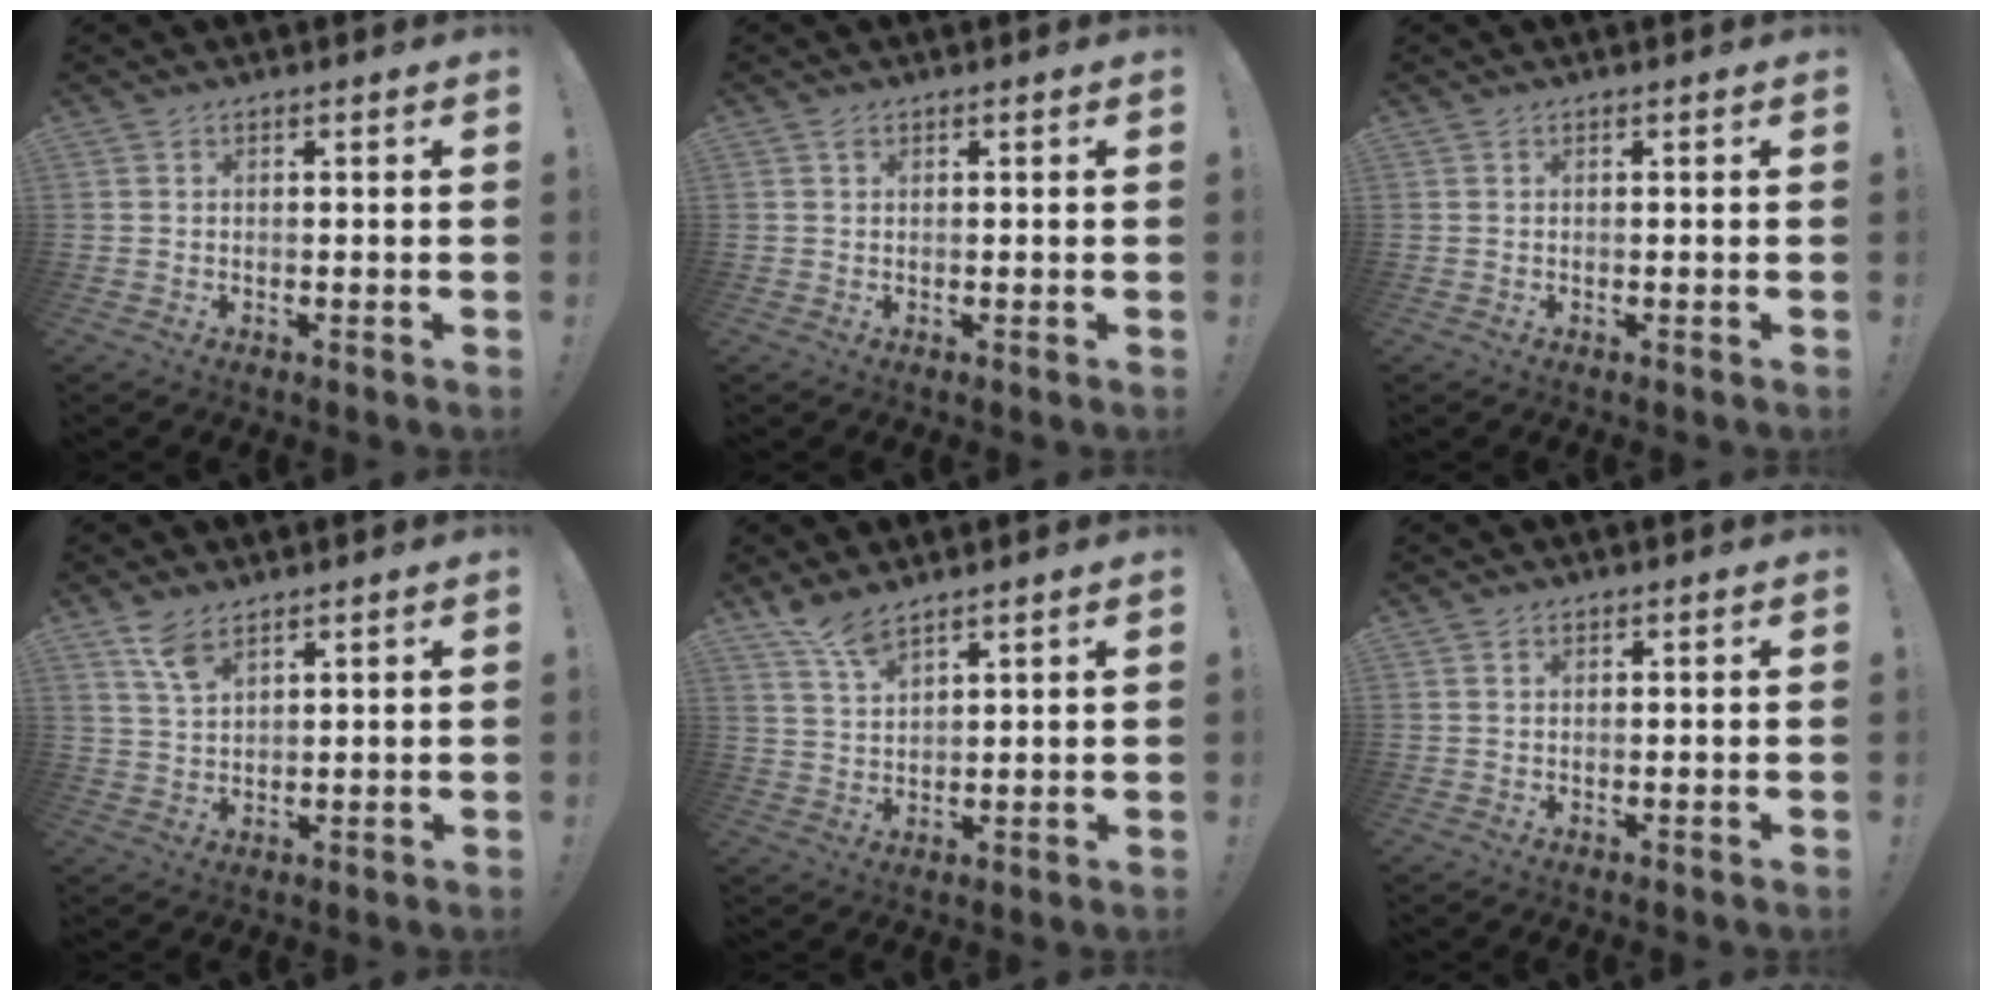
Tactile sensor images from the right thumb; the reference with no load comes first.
{"total": 0.7, "force": [0.4, 0.5, 0.2], "torque": [-0.006, 0.001, 0.008]}
{"total": 0.0}
{"total": 6.2, "force": [4.4, 2.2, 3.8], "torque": [-0.068, -0.024, 0.080]}
{"total": 6.2, "force": [5.3, 1.4, 3.0], "torque": [-0.056, -0.034, 0.096]}
{"total": 0.8, "force": [0.5, 0.6, 0.1], "torque": [0.001, -0.001, 0.010]}